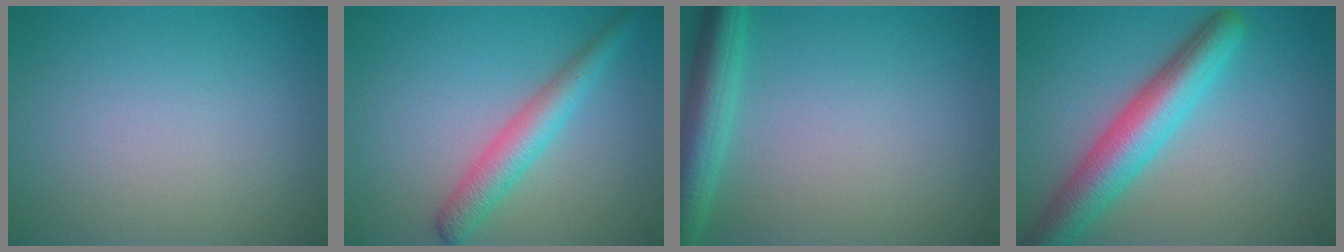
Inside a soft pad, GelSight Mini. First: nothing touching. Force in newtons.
{"total": 3.7, "press": 3.7, "slide": 0.1}
{"total": 4.5, "press": 4.5, "slide": 0.2}
{"total": 6.6, "press": 6.6, "slide": 0.2}